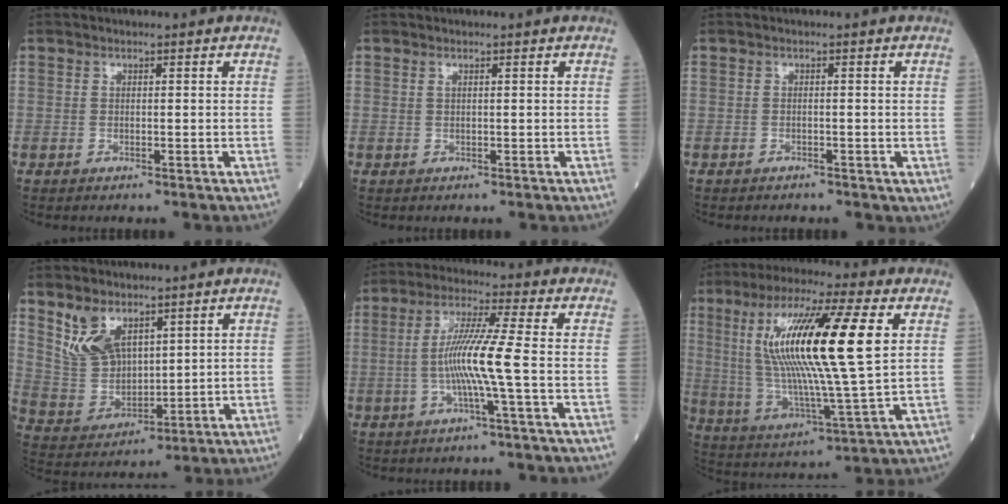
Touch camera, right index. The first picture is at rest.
{"total": 0.6, "force": [0.4, -0.2, 0.4], "torque": [-0.011, -0.003, 0.008]}
{"total": 1.0, "force": [-0.7, 0.7, 0.3], "torque": [-0.007, 0.001, -0.008]}
{"total": 8.6, "force": [5.4, 4.6, 4.9], "torque": [-0.105, 0.005, 0.121]}
{"total": 8.5, "force": [-1.3, -1.1, 8.3], "torque": [-0.162, 0.003, -0.030]}
{"total": 20.5, "force": [5.1, 1.4, 19.8], "torque": [-0.388, 0.007, 0.078]}